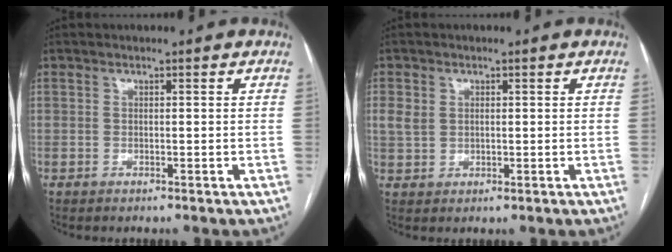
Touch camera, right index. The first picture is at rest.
{"total": 3.1, "force": [0.9, 2.5, 1.5], "torque": [-0.037, 0.010, 0.025]}